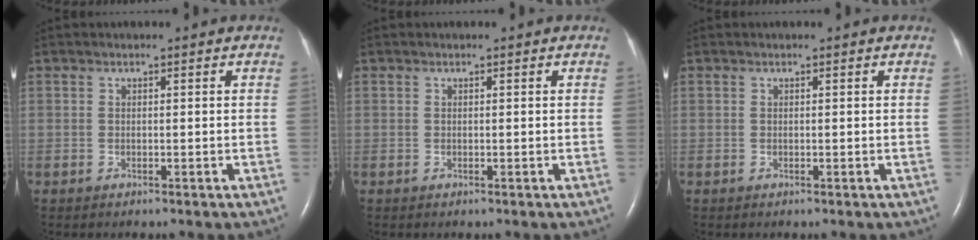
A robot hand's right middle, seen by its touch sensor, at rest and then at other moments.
{"total": 0.0}
{"total": 0.0}